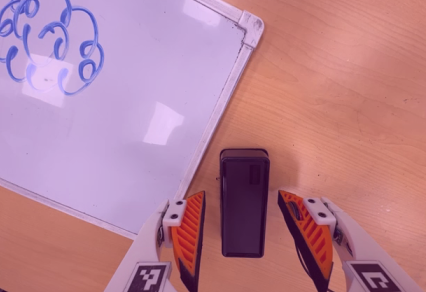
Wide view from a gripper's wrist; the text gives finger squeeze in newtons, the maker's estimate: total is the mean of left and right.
{"total": 0.0}